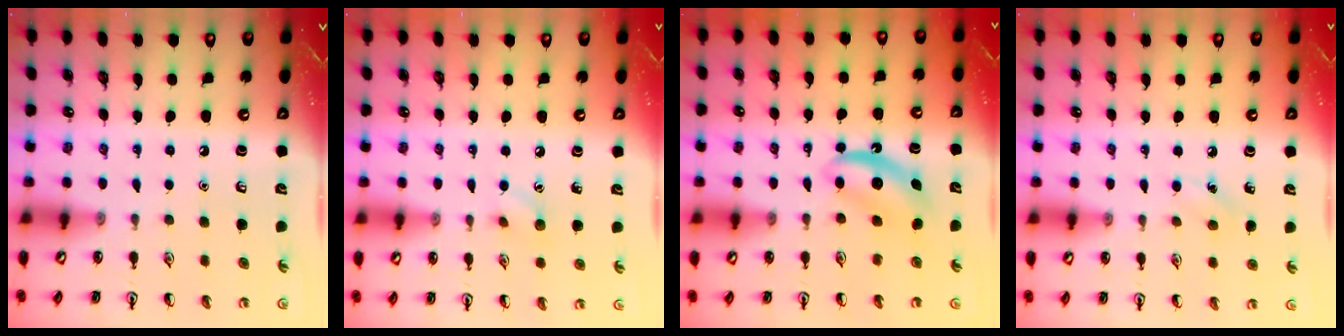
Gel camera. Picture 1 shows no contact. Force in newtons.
{"total": 5.7, "press": 5.5, "slide": 1.8}
{"total": 5.2, "press": 5.1, "slide": 0.9}
{"total": 5.9, "press": 5.7, "slide": 1.6}